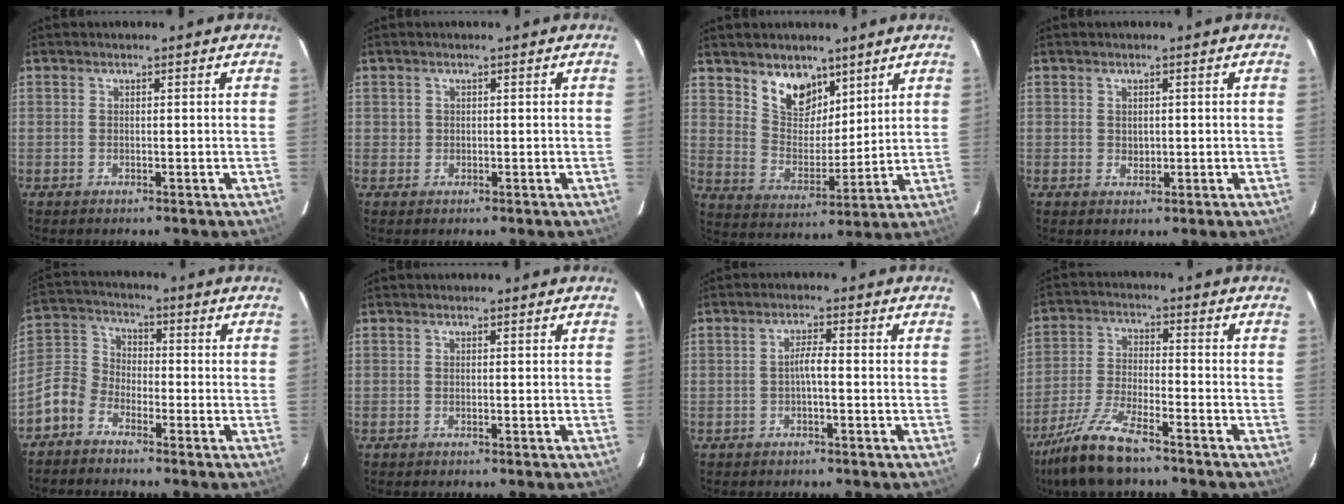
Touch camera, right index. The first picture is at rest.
{"total": 0.9, "force": [0.1, 0.9, 0.0], "torque": [0.003, 0.003, 0.003]}
{"total": 9.9, "force": [6.8, 5.9, 4.2], "torque": [-0.072, 0.000, 0.131]}
{"total": 1.4, "force": [0.3, 1.2, 0.5], "torque": [-0.005, 0.000, 0.008]}
{"total": 8.0, "force": [-5.1, 5.4, 3.0], "torque": [-0.075, 0.026, -0.119]}
{"total": 0.0}
{"total": 2.2, "force": [-0.7, 0.3, 2.1], "torque": [-0.041, 0.007, -0.012]}
{"total": 11.4, "force": [-8.8, 2.5, 6.8], "torque": [-0.150, -0.017, -0.172]}